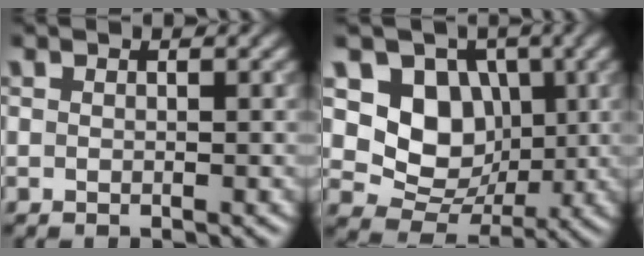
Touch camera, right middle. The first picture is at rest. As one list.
[{"total": 7.3, "force": [1.3, 6.0, 3.9], "torque": [-0.060, -0.011, 0.010]}]